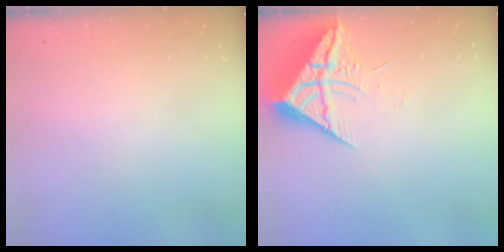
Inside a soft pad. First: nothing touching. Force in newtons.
{"total": 10.0, "press": 9.9, "slide": 1.0}